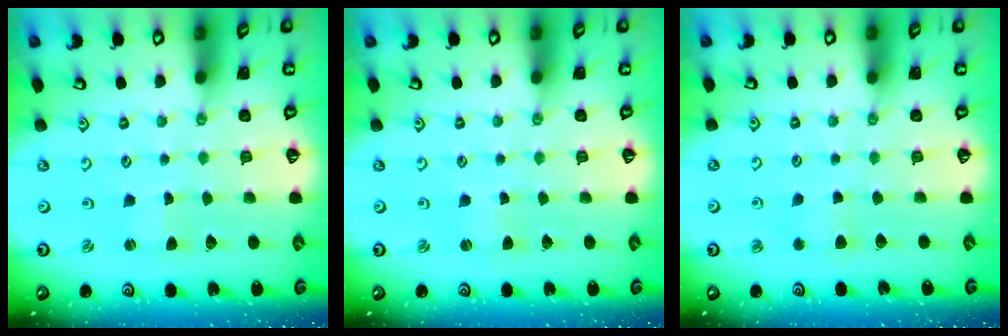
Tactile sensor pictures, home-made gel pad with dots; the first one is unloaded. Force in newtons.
{"total": 2.0, "press": 2.0, "slide": 0.3}
{"total": 2.5, "press": 2.4, "slide": 0.5}